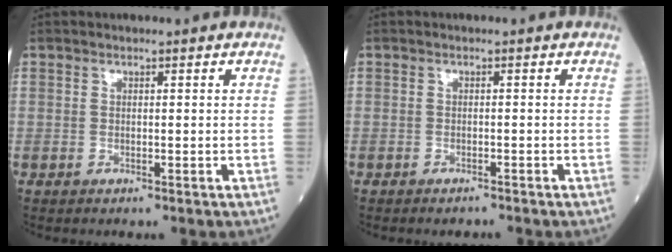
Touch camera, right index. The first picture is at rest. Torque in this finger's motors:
{"motor_torque": [-0.13, -0.15, 0.11, 0.01]}